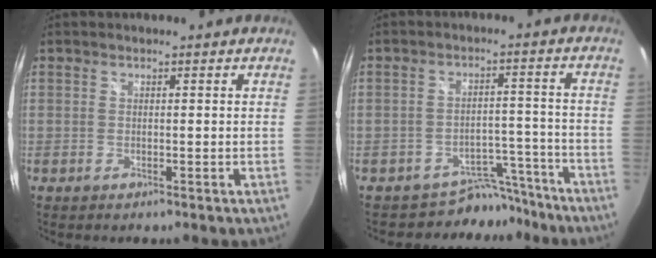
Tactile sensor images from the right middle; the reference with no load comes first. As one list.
[{"total": 7.4, "force": [-6.6, 3.2, -0.4], "torque": [0.010, 0.028, -0.097]}]